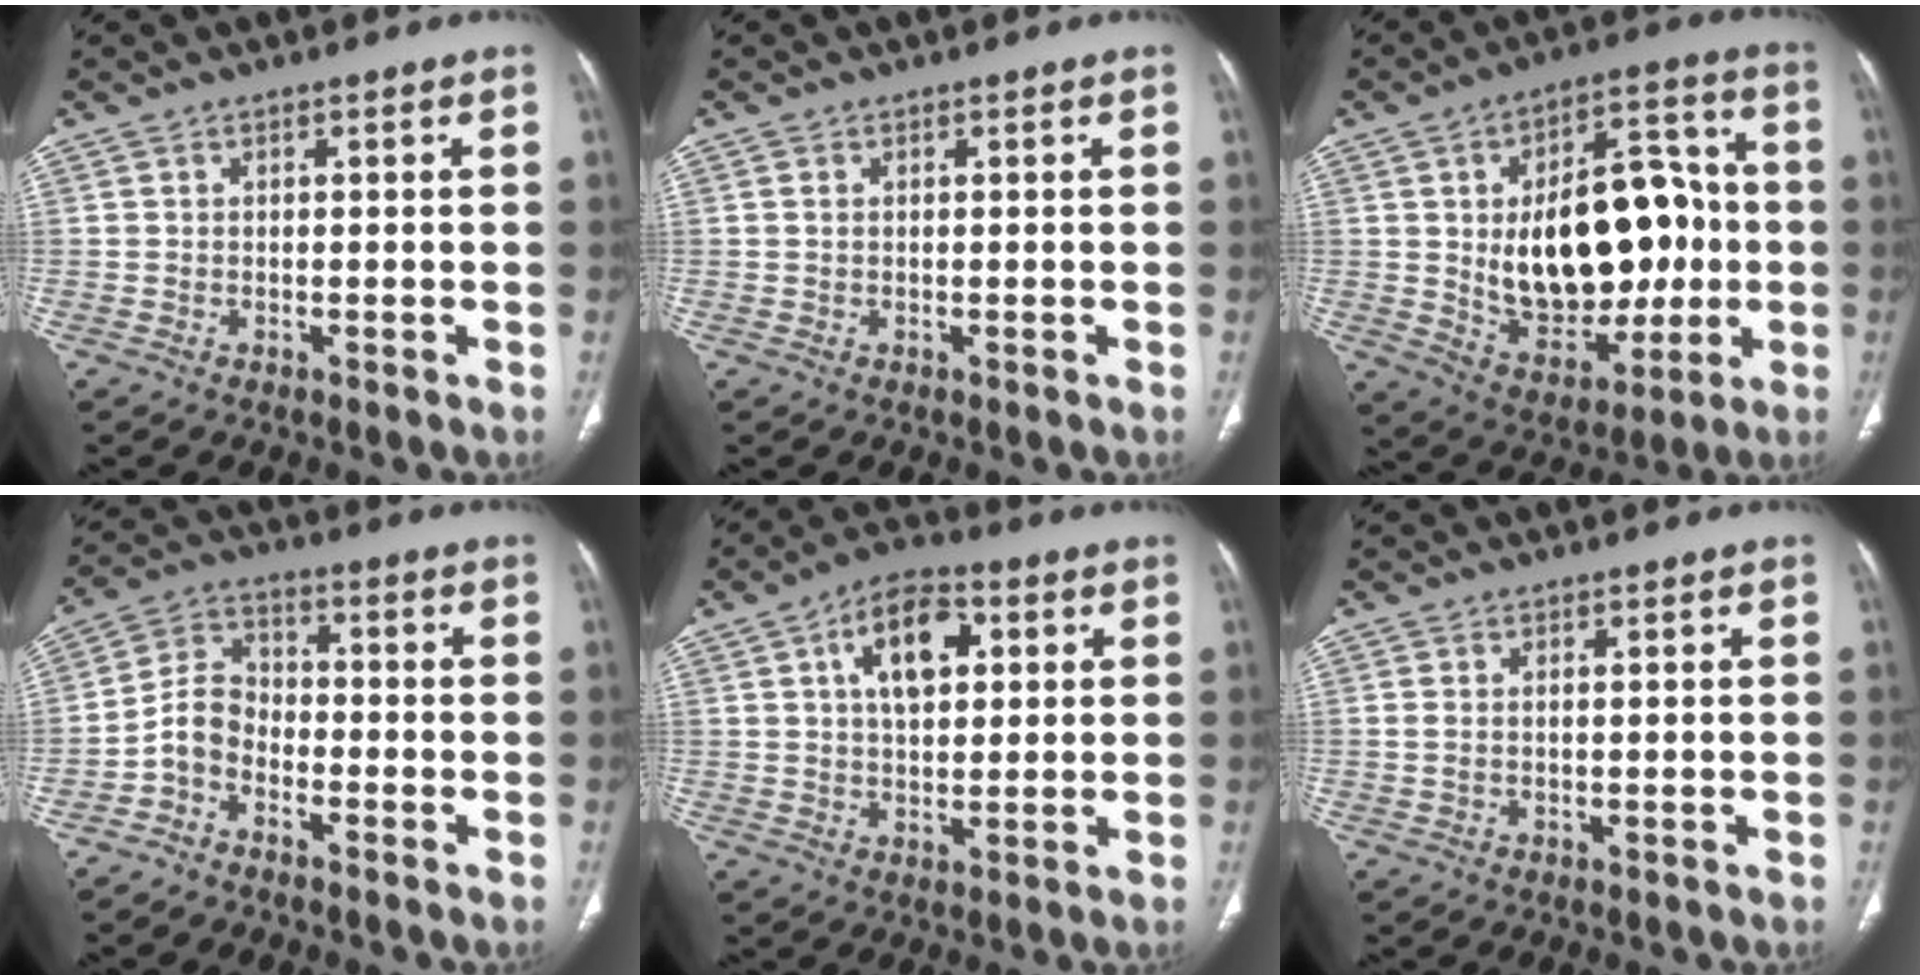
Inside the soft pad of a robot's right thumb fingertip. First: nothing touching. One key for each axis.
{"total": 0.7, "fx": 0.1, "fy": 0.4, "fz": 0.5, "tx": -0.013, "ty": 0.001, "tz": 0.004}
{"total": 23.7, "fx": -0.3, "fy": 14.2, "fz": 19.0, "tx": -0.246, "ty": 0.020, "tz": 0.015}
{"total": 6.1, "fx": -3.1, "fy": 4.1, "fz": 3.2, "tx": -0.057, "ty": 0.037, "tz": -0.075}
{"total": 11.2, "fx": 3.5, "fy": 6.4, "fz": 8.5, "tx": -0.118, "ty": 0.005, "tz": 0.052}
{"total": 1.3, "fx": 0.3, "fy": 0.6, "fz": 1.1, "tx": -0.037, "ty": 0.008, "tz": 0.011}